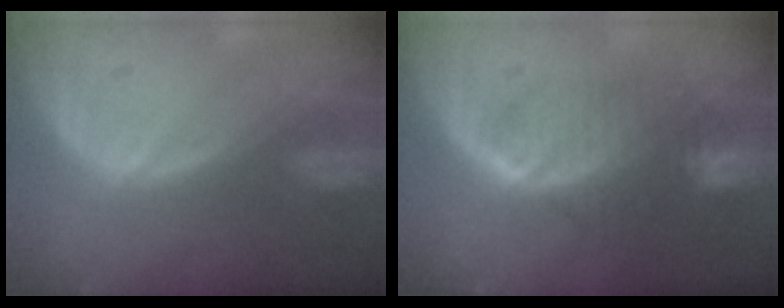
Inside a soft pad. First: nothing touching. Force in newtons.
{"total": 8.4, "press": 7.3, "slide": 4.1}